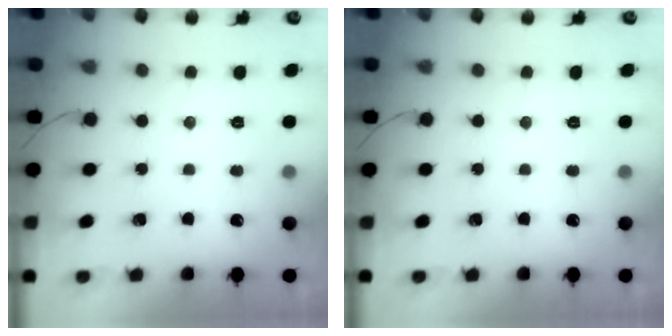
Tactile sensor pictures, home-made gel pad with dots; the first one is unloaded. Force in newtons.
{"total": 0.0}